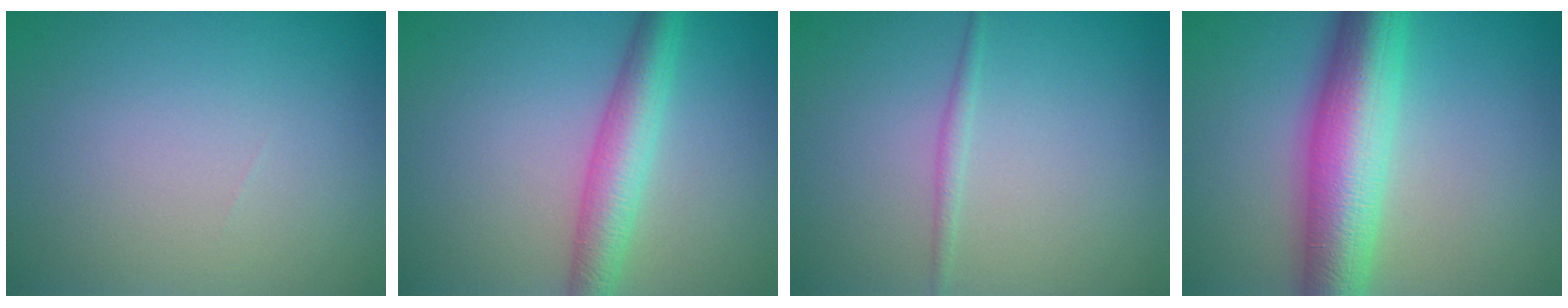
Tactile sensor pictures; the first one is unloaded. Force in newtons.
{"total": 4.5, "press": 4.5, "slide": 0.1}
{"total": 0.9, "press": 0.9, "slide": 0.0}
{"total": 9.2, "press": 9.2, "slide": 0.1}